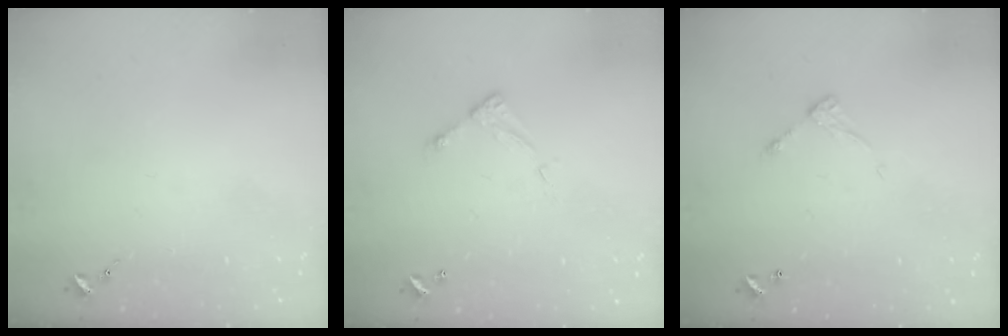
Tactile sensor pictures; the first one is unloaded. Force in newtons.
{"total": 5.3, "press": 5.3, "slide": 0.4}
{"total": 6.4, "press": 6.4, "slide": 0.4}